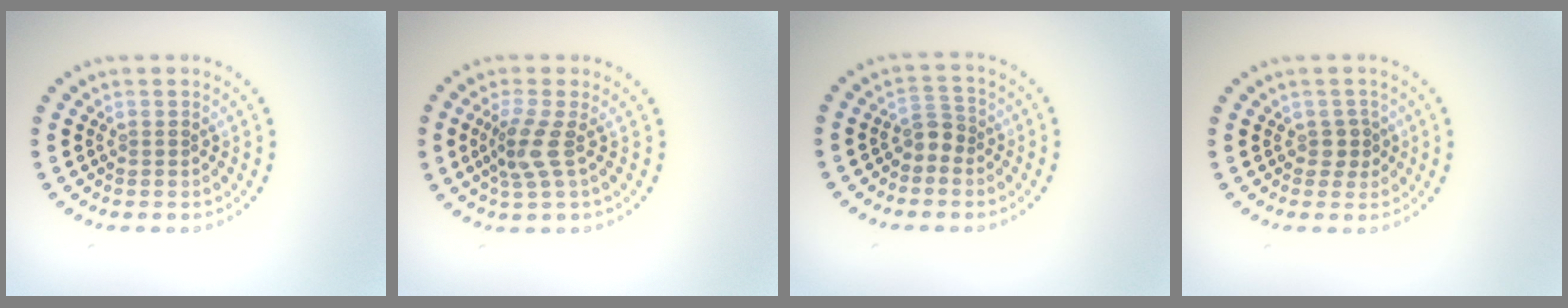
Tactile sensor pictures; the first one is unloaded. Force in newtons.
{"total": 2.6, "press": 2.1, "slide": 1.7}
{"total": 1.7, "press": 1.4, "slide": 0.9}
{"total": 1.5, "press": 1.3, "slide": 0.8}